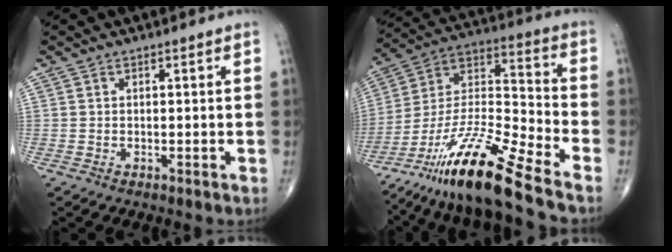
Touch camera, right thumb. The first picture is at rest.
{"total": 19.4, "force": [-13.9, 1.9, 13.4], "torque": [-0.269, 0.065, -0.258]}